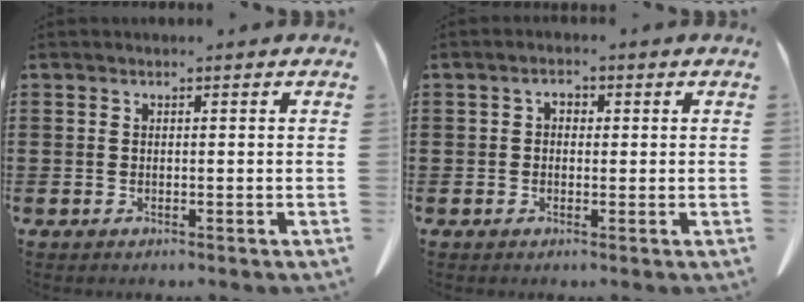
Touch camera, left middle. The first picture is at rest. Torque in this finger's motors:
{"motor_torque": [0.19, 0.37, -0.02, 0.03]}